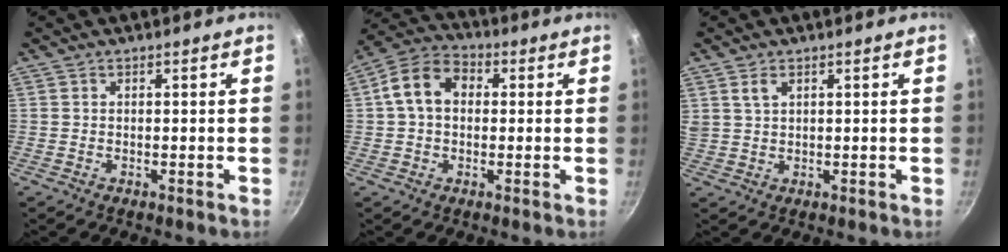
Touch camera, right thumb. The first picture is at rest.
{"total": 9.6, "force": [1.2, 7.2, 6.3], "torque": [-0.092, 0.025, 0.002]}
{"total": 2.9, "force": [1.5, 1.6, 1.8], "torque": [-0.031, -0.002, 0.033]}